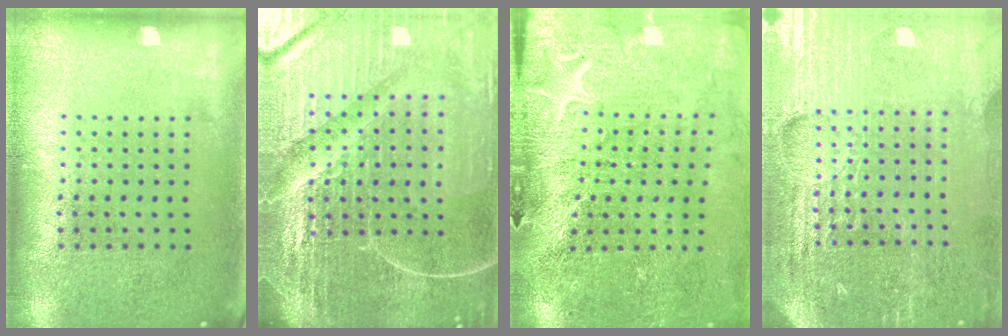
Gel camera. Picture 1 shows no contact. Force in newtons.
{"total": 7.0, "press": 6.1, "slide": 3.4}
{"total": 3.5, "press": 3.4, "slide": 0.8}
{"total": 4.9, "press": 4.6, "slide": 1.8}